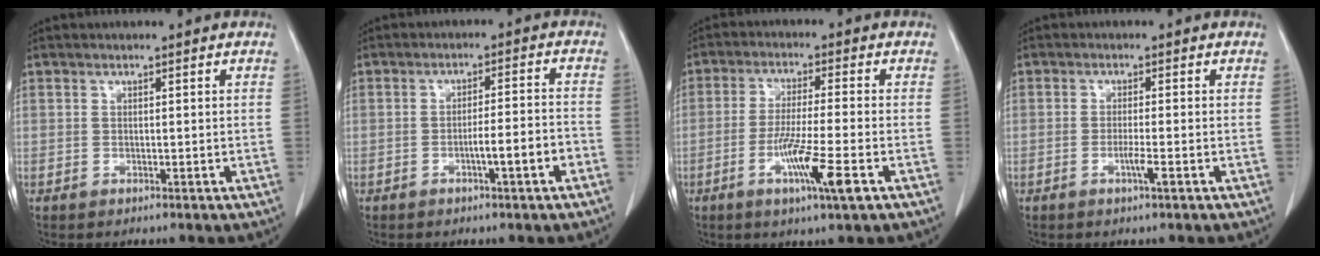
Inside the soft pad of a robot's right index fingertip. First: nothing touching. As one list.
[{"total": 5.3, "force": [-2.4, 0.0, 4.8], "torque": [-0.069, 0.006, -0.035]}, {"total": 8.9, "force": [-3.8, -0.4, 8.1], "torque": [-0.147, -0.021, -0.068]}, {"total": 2.3, "force": [-1.0, -0.2, 2.1], "torque": [-0.039, -0.002, -0.019]}]